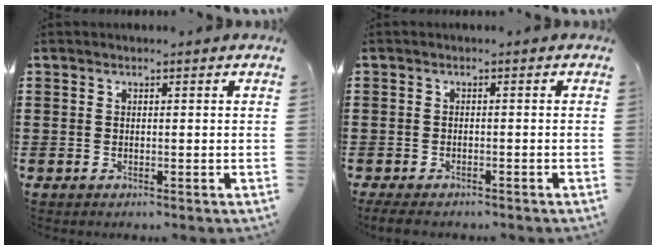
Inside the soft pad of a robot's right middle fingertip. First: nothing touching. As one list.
[{"total": 1.8, "force": [-1.7, 0.4, 0.4], "torque": [-0.011, -0.001, -0.036]}]